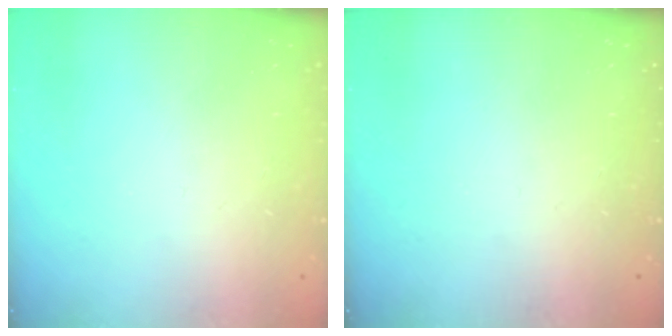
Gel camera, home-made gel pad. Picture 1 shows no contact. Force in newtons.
{"total": 0.0}